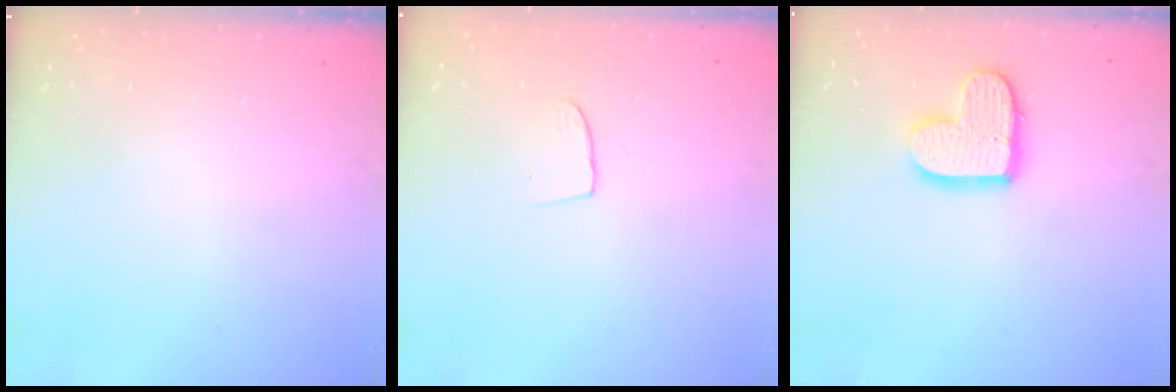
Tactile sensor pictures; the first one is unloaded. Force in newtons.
{"total": 5.2, "press": 5.2, "slide": 0.4}
{"total": 12.2, "press": 12.2, "slide": 0.8}